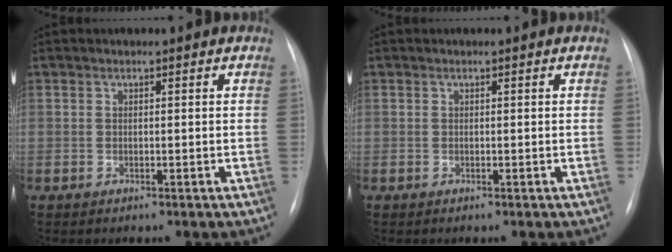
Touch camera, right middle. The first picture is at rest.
{"total": 0.0}